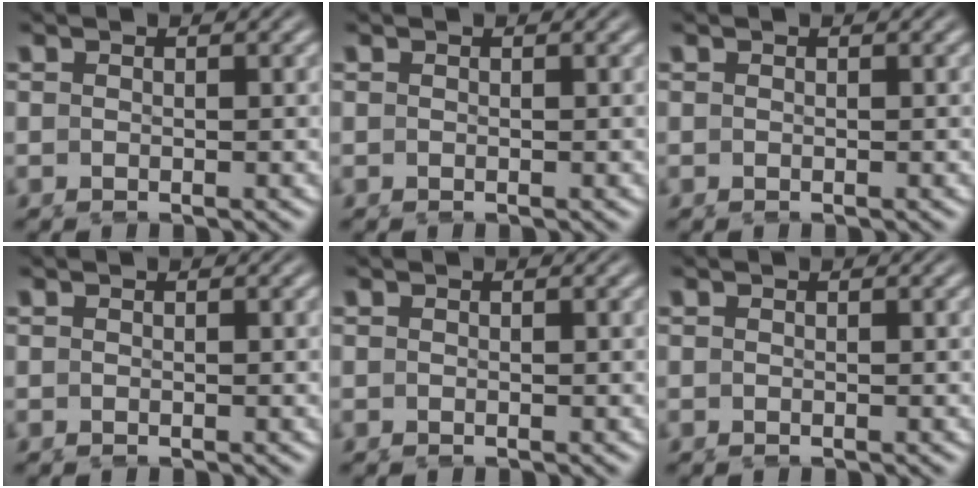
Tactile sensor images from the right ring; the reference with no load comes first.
{"total": 0.0}
{"total": 0.0}
{"total": 0.0}
{"total": 0.0}
{"total": 0.0}